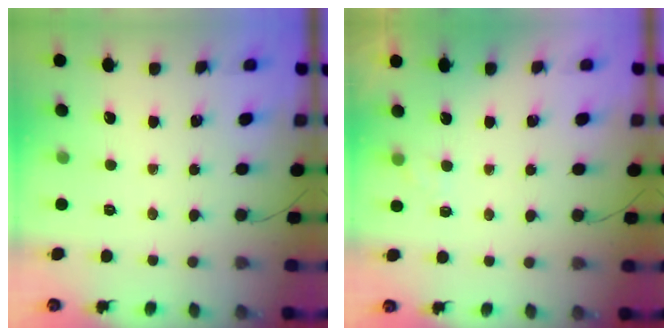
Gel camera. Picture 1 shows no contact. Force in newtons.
{"total": 2.0, "press": 1.4, "slide": 1.4}